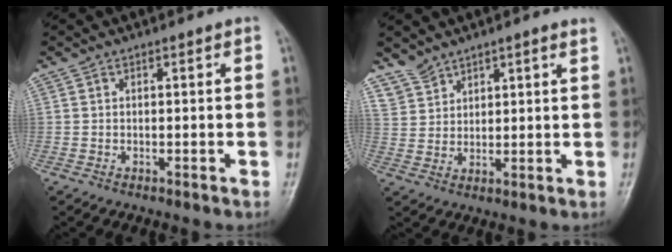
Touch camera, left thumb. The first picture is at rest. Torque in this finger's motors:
{"motor_torque": [0.19, -0.36, -0.43, -0.22, -0.02]}